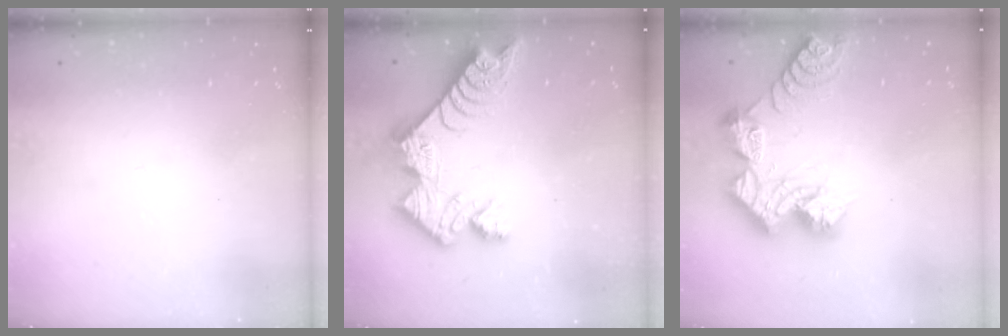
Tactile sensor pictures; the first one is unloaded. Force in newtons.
{"total": 12.9, "press": 12.9, "slide": 1.0}
{"total": 15.9, "press": 15.8, "slide": 1.3}